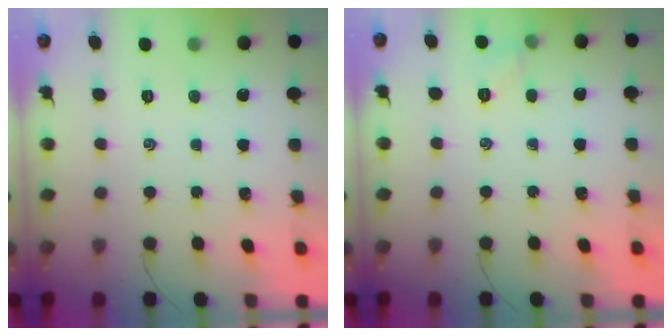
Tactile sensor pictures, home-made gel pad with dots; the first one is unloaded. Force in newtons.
{"total": 5.7, "press": 5.5, "slide": 1.4}